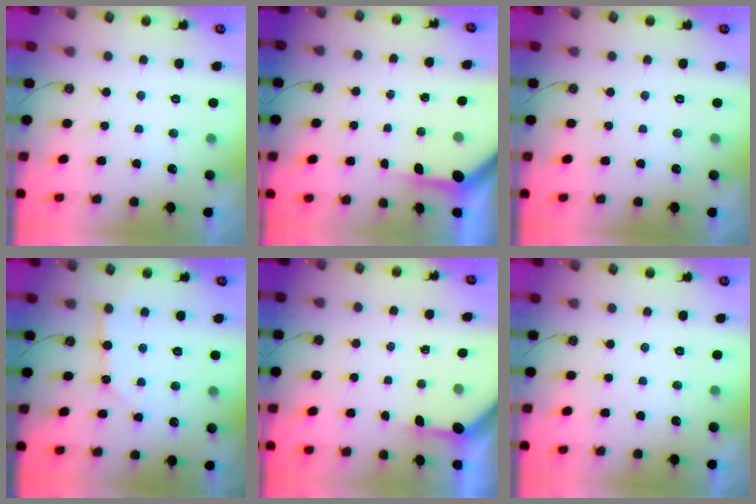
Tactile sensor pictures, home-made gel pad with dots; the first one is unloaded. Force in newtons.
{"total": 4.4, "press": 4.3, "slide": 0.4}
{"total": 0.0}
{"total": 3.9, "press": 3.9, "slide": 0.3}
{"total": 3.4, "press": 3.4, "slide": 0.4}
{"total": 0.0}